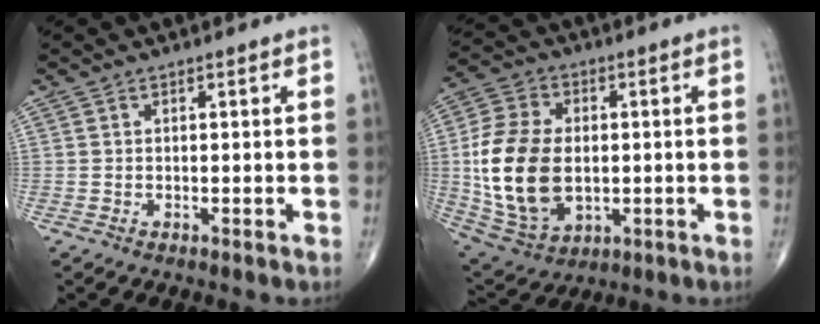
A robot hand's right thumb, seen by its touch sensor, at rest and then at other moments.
{"total": 18.5, "force": [-0.7, 12.0, 14.0], "torque": [-0.271, -0.005, 0.000]}